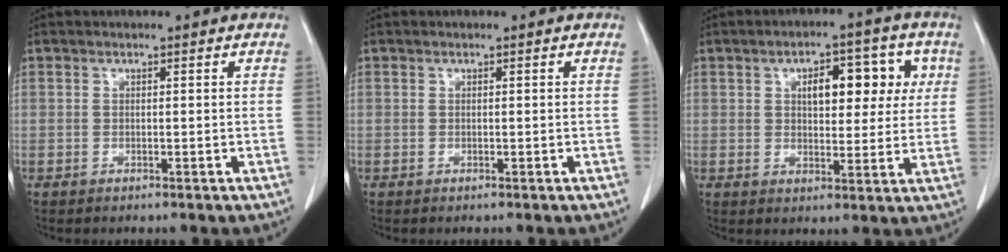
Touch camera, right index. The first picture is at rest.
{"total": 0.0}
{"total": 9.2, "force": [2.9, 4.5, 7.5], "torque": [-0.098, 0.024, 0.040]}